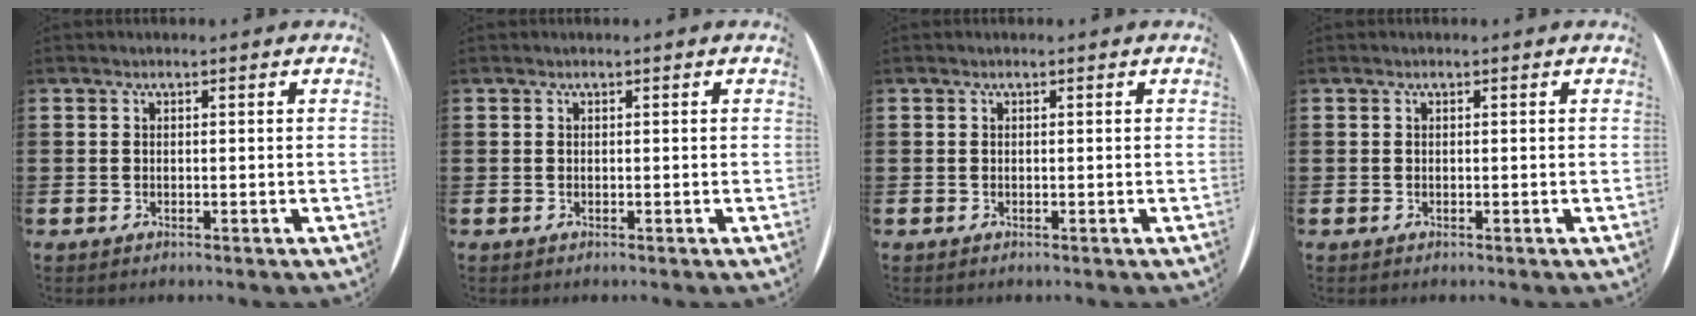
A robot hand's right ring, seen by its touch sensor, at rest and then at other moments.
{"total": 0.0}
{"total": 0.0}
{"total": 0.0}